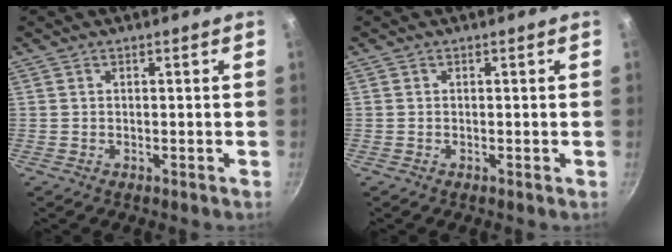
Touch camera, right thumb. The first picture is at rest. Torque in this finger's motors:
{"motor_torque": [-0.87, 1.23, -0.15, -0.02, -0.01]}